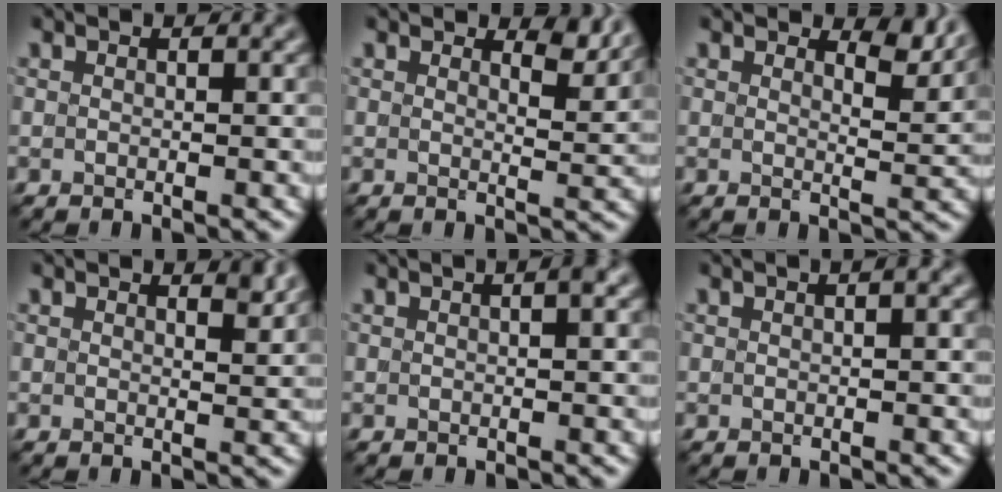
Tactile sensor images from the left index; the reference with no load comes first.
{"total": 2.4, "force": [2.0, 0.6, 1.1], "torque": [-0.016, -0.010, 0.027]}
{"total": 2.7, "force": [2.3, 0.7, 1.3], "torque": [-0.020, -0.010, 0.031]}
{"total": 1.5, "force": [1.2, 0.3, 0.7], "torque": [-0.005, 0.000, 0.017]}
{"total": 1.1, "force": [0.2, 0.2, 1.0], "torque": [-0.013, 0.009, 0.002]}
{"total": 0.6, "force": [0.1, 0.0, 0.6], "torque": [-0.009, 0.006, 0.003]}